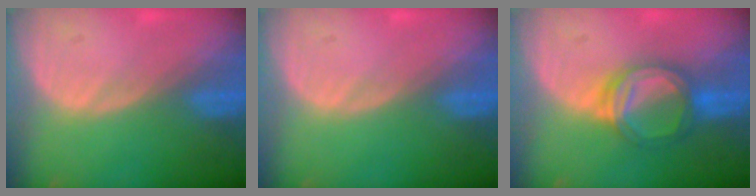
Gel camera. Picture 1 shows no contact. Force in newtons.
{"total": 0.0}
{"total": 5.7, "press": 5.4, "slide": 1.5}